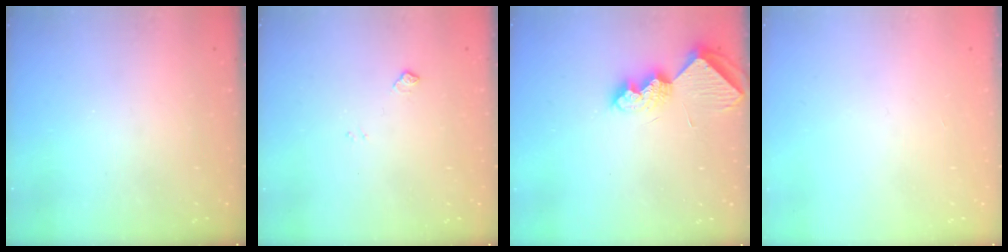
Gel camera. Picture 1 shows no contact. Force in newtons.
{"total": 5.6, "press": 5.5, "slide": 0.9}
{"total": 9.1, "press": 9.1, "slide": 0.2}
{"total": 0.0}